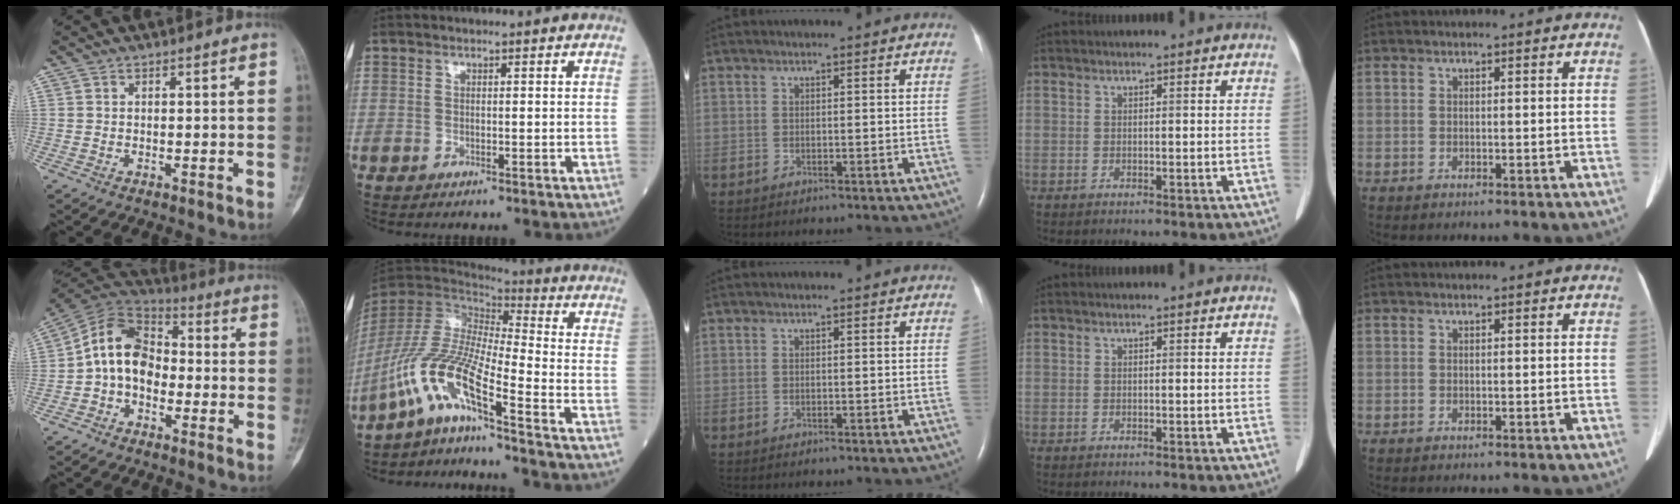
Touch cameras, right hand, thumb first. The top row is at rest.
{"thumb": {"total": 11.6, "force": [-1.9, 8.6, 7.5], "torque": [-0.112, 0.042, -0.050]}, "index": {"total": 11.3, "force": [-7.3, 0.0, 8.6], "torque": [-0.184, -0.008, -0.148]}}